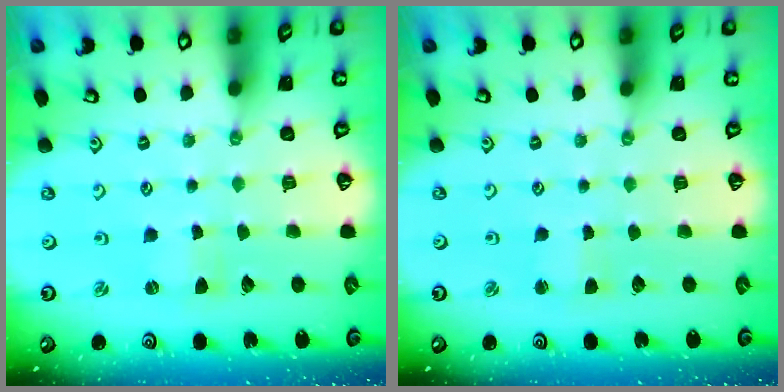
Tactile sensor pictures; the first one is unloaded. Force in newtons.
{"total": 1.9, "press": 1.9, "slide": 0.3}